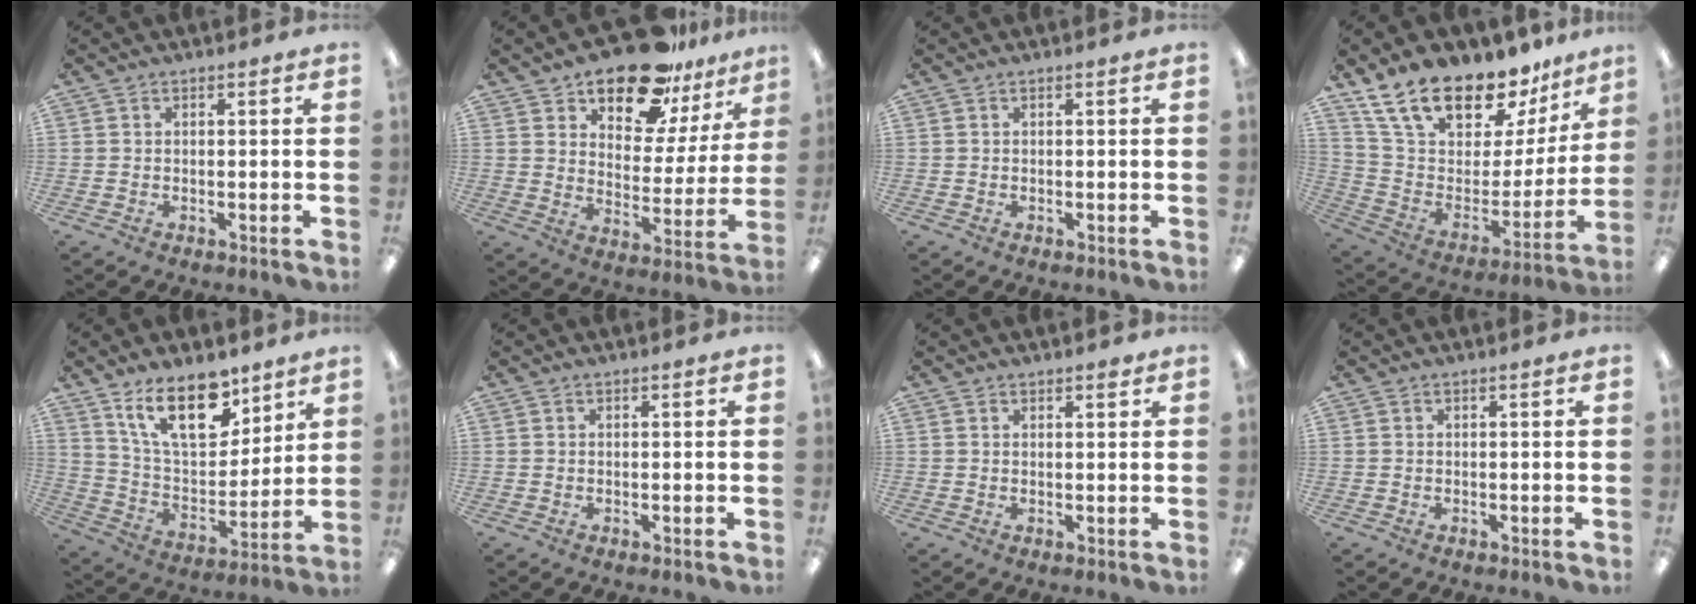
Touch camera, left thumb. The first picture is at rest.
{"total": 17.4, "force": [14.3, 7.4, 6.8], "torque": [-0.116, -0.099, 0.254]}
{"total": 0.0}
{"total": 21.6, "force": [17.3, 8.9, 9.3], "torque": [-0.166, -0.122, 0.312]}
{"total": 18.2, "force": [11.8, 8.6, 10.9], "torque": [-0.182, -0.054, 0.207]}
{"total": 0.0}
{"total": 1.4, "force": [1.2, 0.6, 0.4], "torque": [0.008, -0.007, 0.019]}
{"total": 0.0}